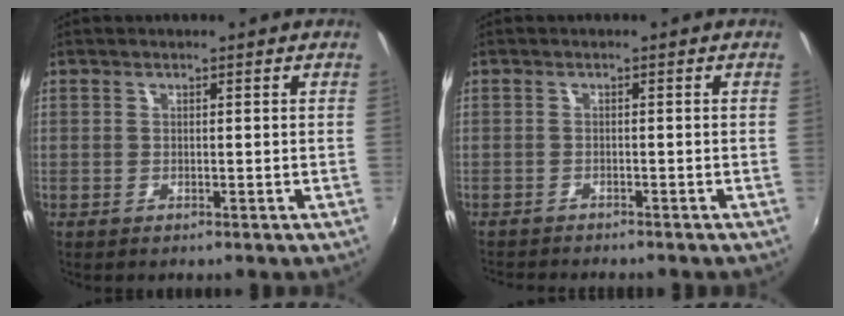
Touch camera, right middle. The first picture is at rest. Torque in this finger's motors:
{"motor_torque": [1.04, -1.09, 0.17, 0.07]}